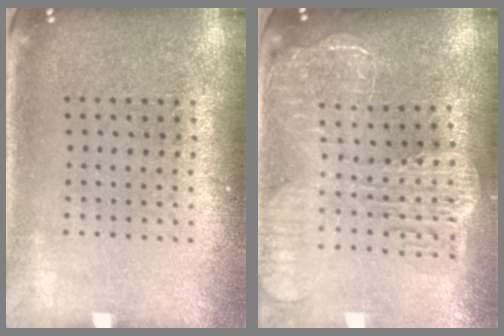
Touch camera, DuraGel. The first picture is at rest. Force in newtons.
{"total": 2.7, "press": 2.3, "slide": 1.4}